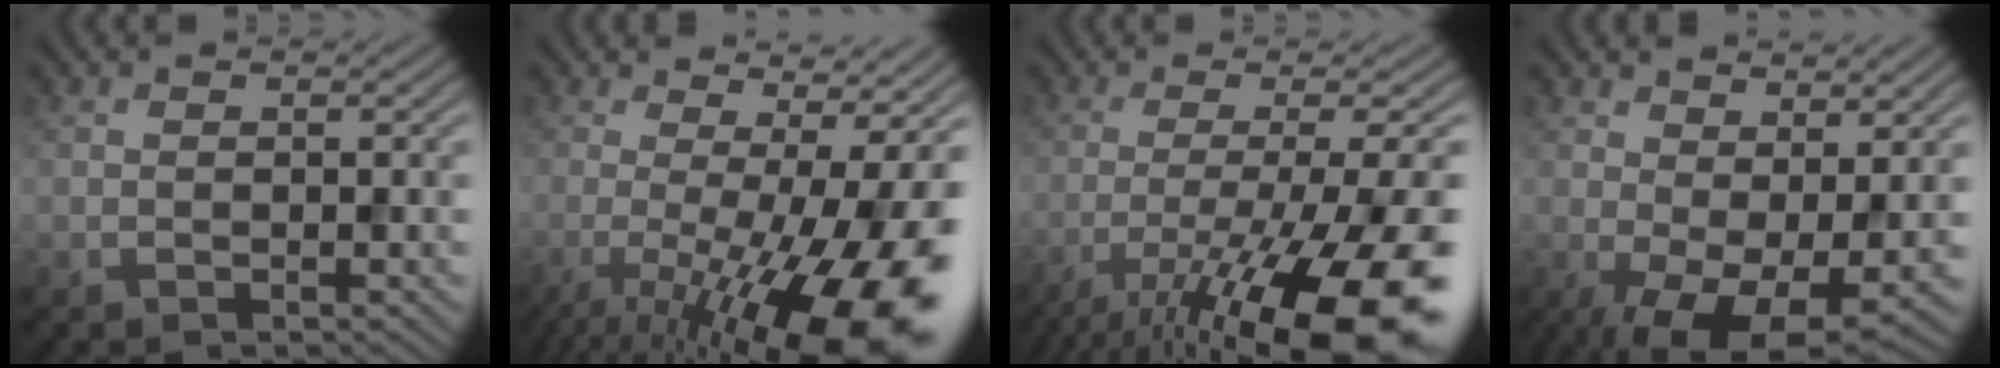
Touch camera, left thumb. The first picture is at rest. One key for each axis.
{"total": 18.3, "fx": -4.6, "fy": 5.3, "fz": 16.9, "tx": -0.226, "ty": -0.016, "tz": -0.067}
{"total": 17.8, "fx": -9.3, "fy": 4.0, "fz": 14.6, "tx": -0.200, "ty": -0.010, "tz": -0.148}
{"total": 8.9, "fx": -1.2, "fy": 3.8, "fz": 8.0, "tx": -0.139, "ty": -0.005, "tz": -0.014}